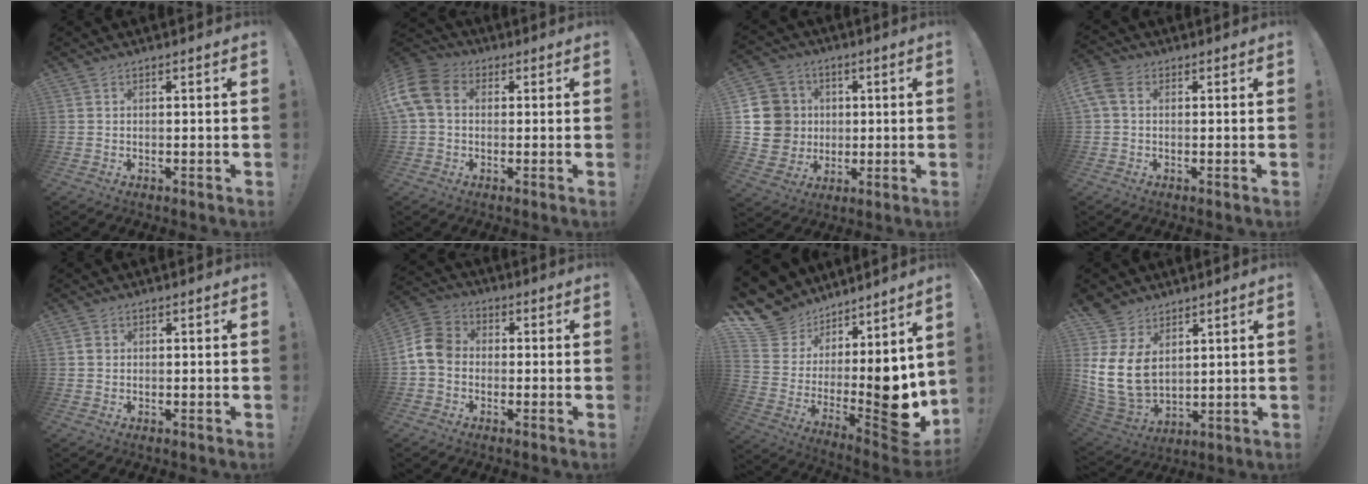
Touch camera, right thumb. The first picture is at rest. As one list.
[{"total": 10.4, "force": [1.4, 7.3, 7.3], "torque": [-0.167, 0.010, 0.030]}, {"total": 14.0, "force": [1.5, 13.2, 4.7], "torque": [-0.066, 0.002, 0.042]}, {"total": 4.8, "force": [1.2, 3.0, 3.5], "torque": [-0.084, -0.001, 0.026]}, {"total": 0.9, "force": [-0.1, 0.9, 0.3], "torque": [-0.003, 0.002, -0.003]}, {"total": 9.9, "force": [-1.2, 7.6, 6.2], "torque": [-0.127, 0.025, -0.016]}, {"total": 12.0, "force": [2.6, 8.4, 8.2], "torque": [-0.098, -0.062, 0.063]}, {"total": 14.6, "force": [3.9, 10.5, 9.4], "torque": [-0.205, -0.035, 0.077]}]